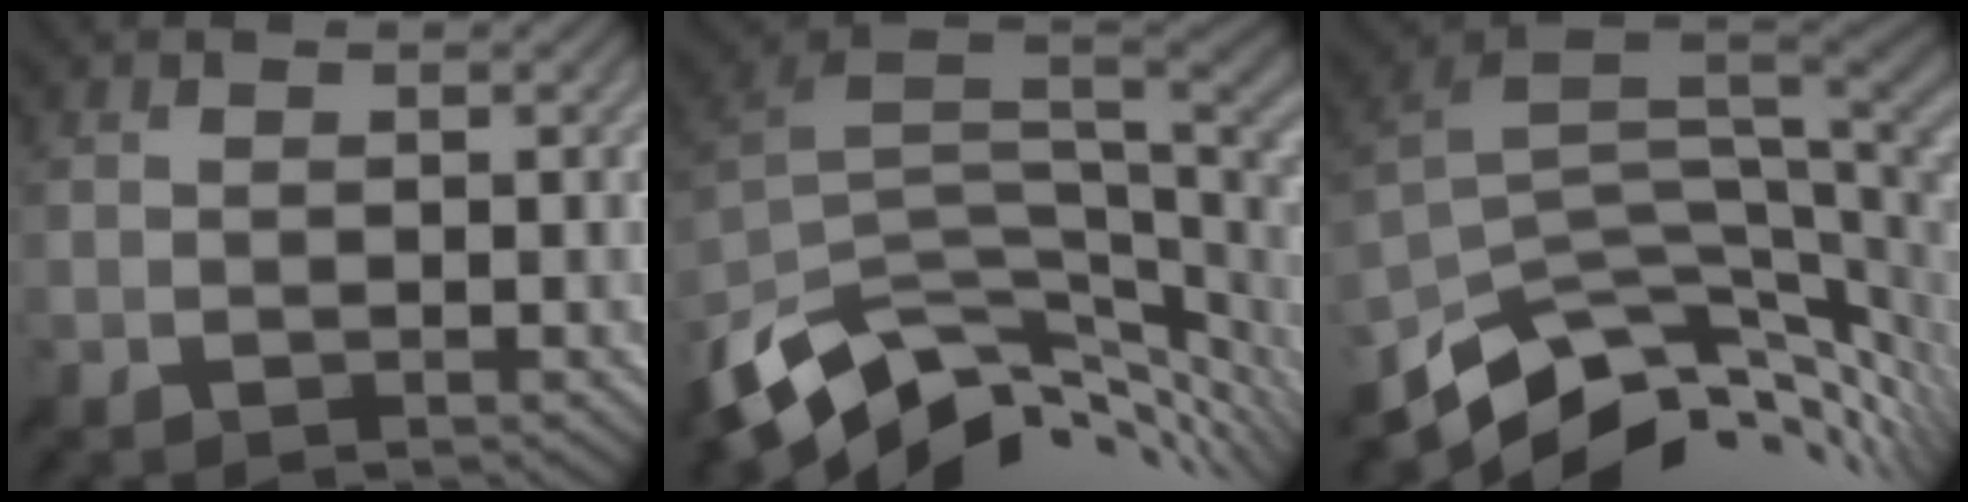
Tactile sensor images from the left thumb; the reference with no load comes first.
{"total": 12.4, "force": [-5.4, 6.3, 9.2], "torque": [-0.207, -0.032, -0.081]}
{"total": 12.5, "force": [-4.9, 6.2, 9.7], "torque": [-0.201, -0.026, -0.079]}